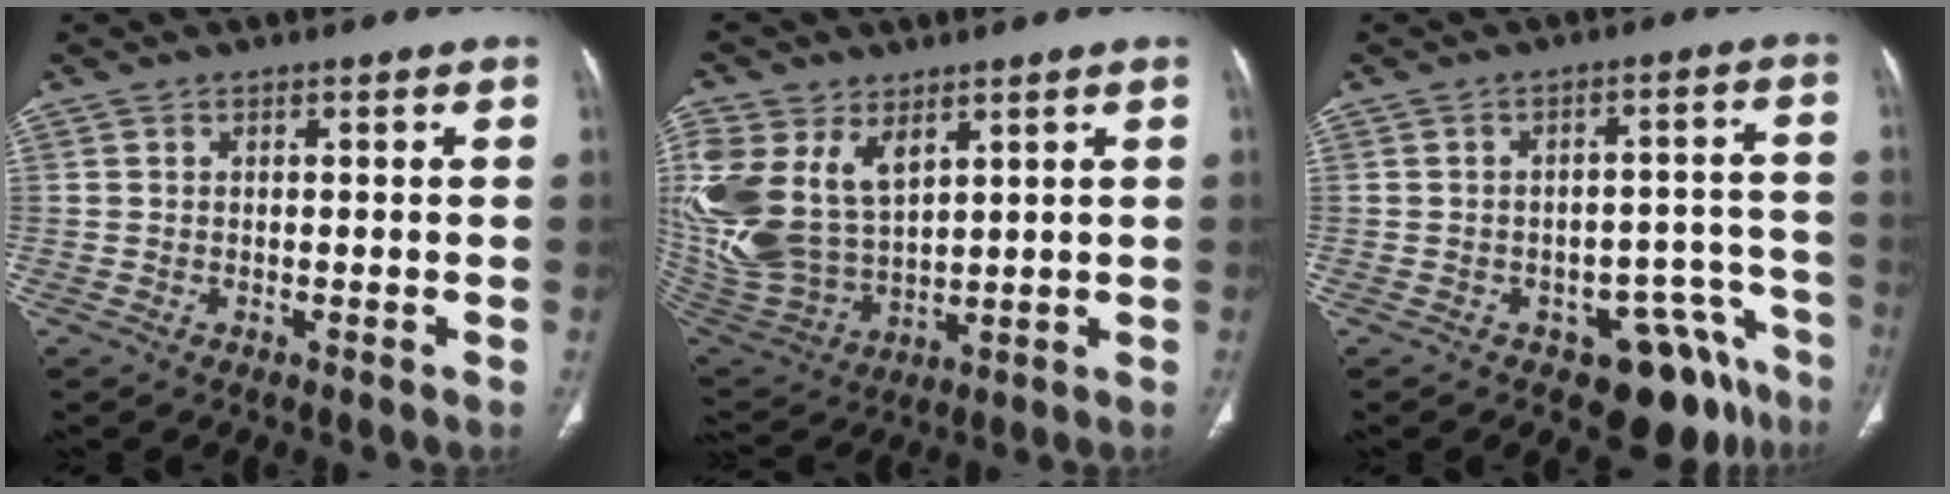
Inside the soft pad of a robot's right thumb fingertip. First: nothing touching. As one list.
[{"total": 21.0, "force": [7.4, 13.7, 14.1], "torque": [-0.322, -0.016, 0.167]}, {"total": 11.2, "force": [-7.4, 6.1, 5.8], "torque": [-0.021, 0.070, -0.095]}]